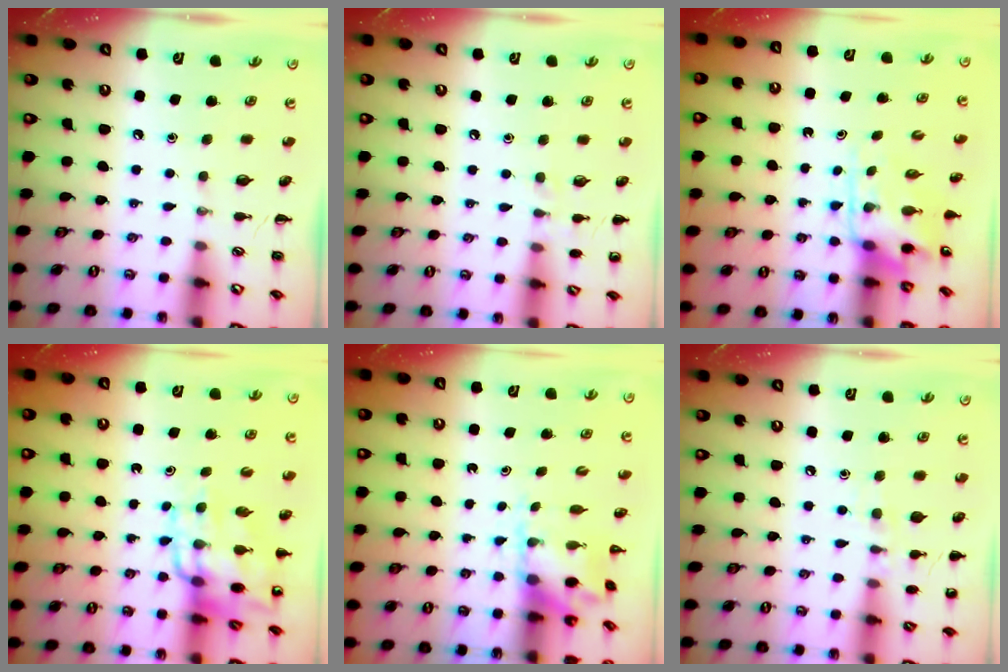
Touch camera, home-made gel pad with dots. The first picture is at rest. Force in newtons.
{"total": 5.1, "press": 4.8, "slide": 1.6}
{"total": 4.6, "press": 4.5, "slide": 0.7}
{"total": 12.9, "press": 12.5, "slide": 3.4}
{"total": 3.7, "press": 3.7, "slide": 0.6}
{"total": 7.5, "press": 7.2, "slide": 2.0}